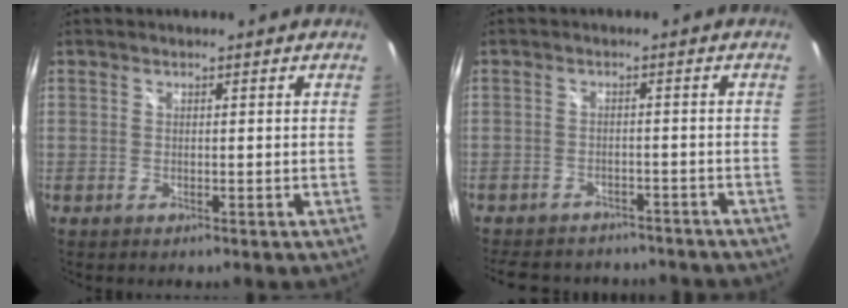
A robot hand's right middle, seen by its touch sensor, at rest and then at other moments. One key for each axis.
{"total": 13.6, "fx": -11.5, "fy": 5.5, "fz": 4.8, "tx": -0.109, "ty": 0.001, "tz": -0.150}